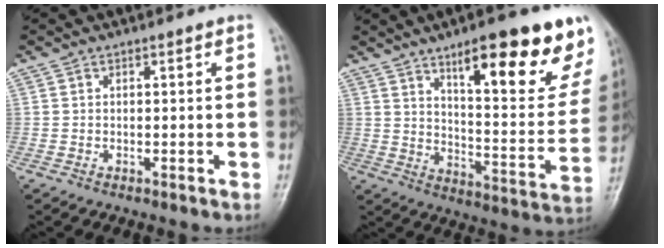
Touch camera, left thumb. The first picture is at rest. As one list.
[{"total": 22.8, "force": [13.7, 6.3, 17.1], "torque": [-0.193, -0.058, 0.202]}]